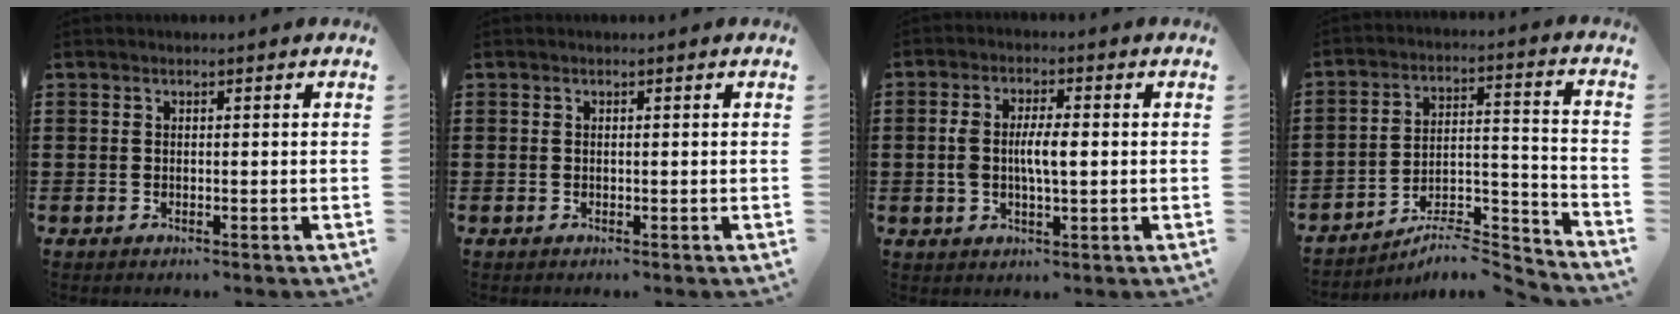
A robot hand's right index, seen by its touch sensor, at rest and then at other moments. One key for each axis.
{"total": 0.0}
{"total": 5.0, "fx": -0.1, "fy": 1.8, "fz": 4.7, "tx": -0.093, "ty": 0.002, "tz": -0.006}
{"total": 6.0, "fx": -5.4, "fy": 1.1, "fz": 2.4, "tx": -0.035, "ty": -0.001, "tz": -0.107}